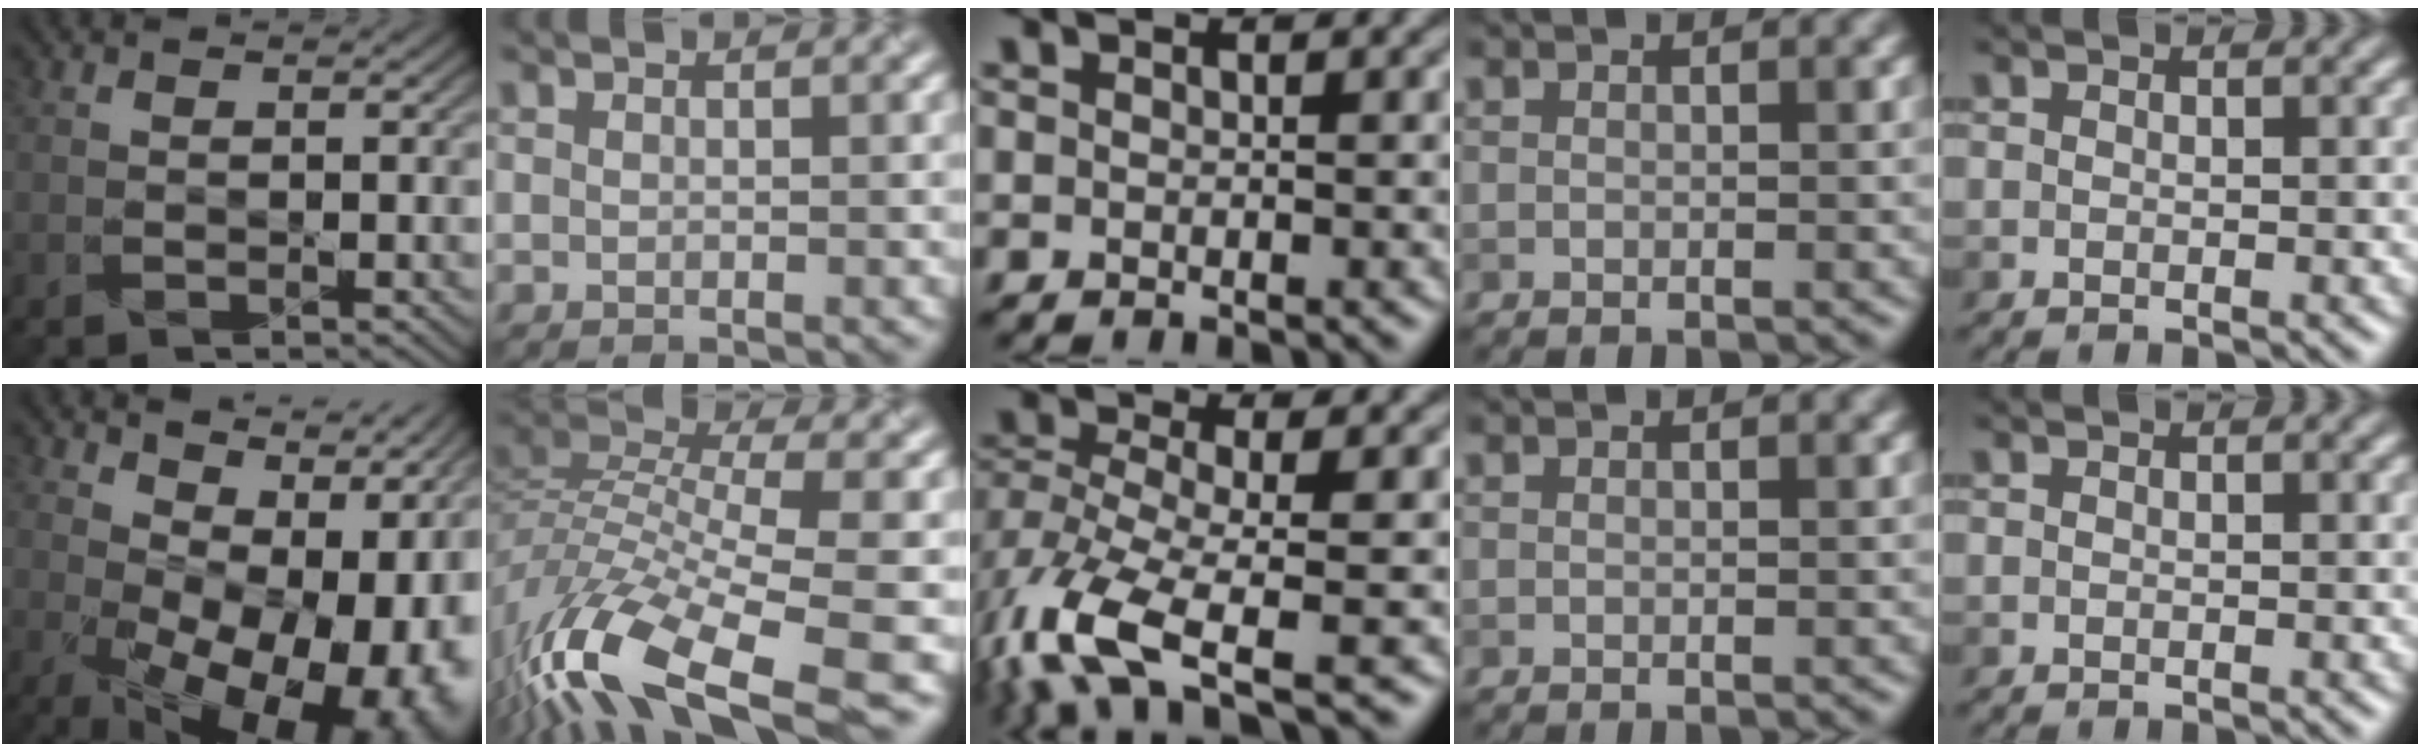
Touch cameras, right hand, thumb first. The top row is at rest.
{"thumb": {"total": 17.3, "force": [-0.4, 10.1, 14.1], "torque": [-0.149, -0.020, 0.041]}, "index": {"total": 12.2, "force": [-6.9, 4.3, 9.2], "torque": [-0.189, 0.004, -0.131]}, "middle": {"total": 8.3, "force": [-4.2, 3.2, 6.5], "torque": [-0.149, -0.007, -0.085]}}